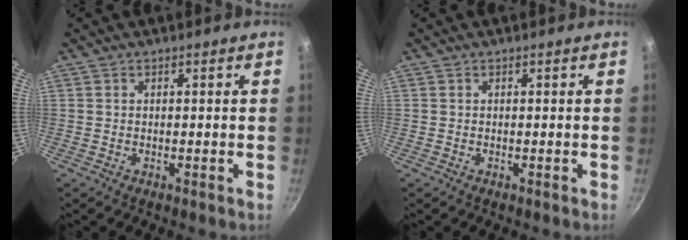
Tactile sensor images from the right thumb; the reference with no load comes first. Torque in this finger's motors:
{"motor_torque": [-0.03, 0.02, 0.18, 0.03, 0.00]}